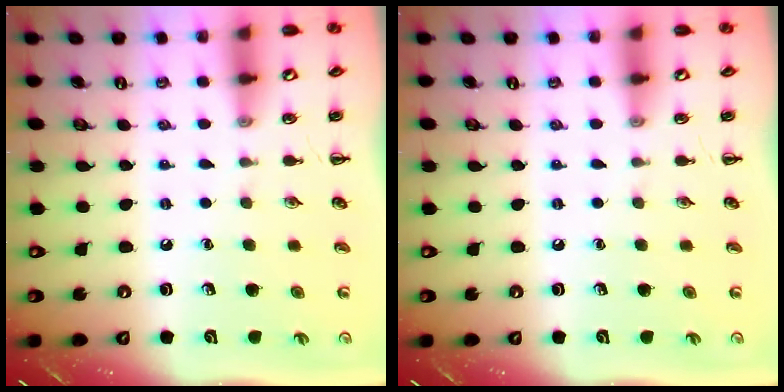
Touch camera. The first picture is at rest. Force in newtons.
{"total": 0.0}